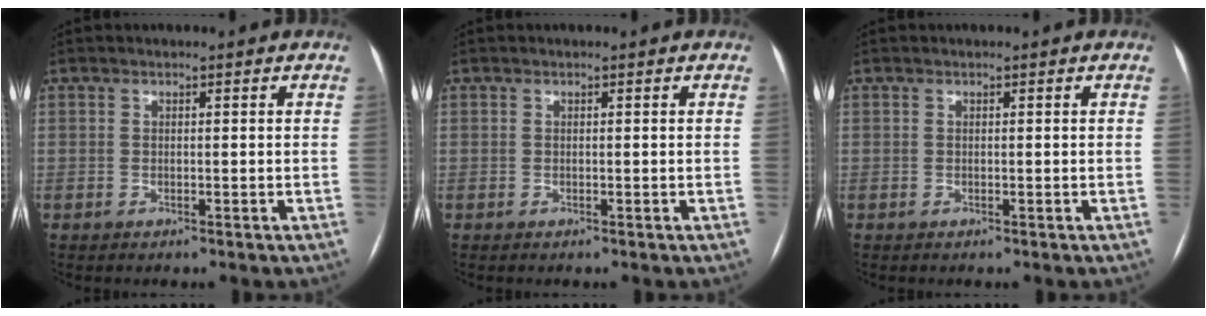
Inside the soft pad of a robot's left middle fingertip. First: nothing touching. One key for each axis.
{"total": 0.0}
{"total": 0.0}